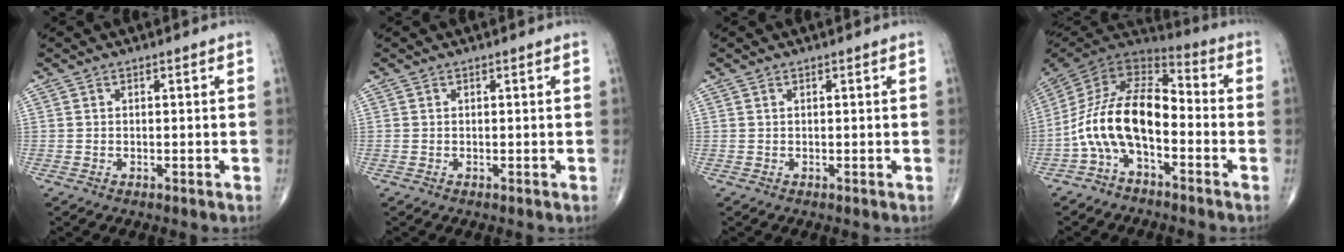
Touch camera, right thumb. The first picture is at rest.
{"total": 0.0}
{"total": 0.0}
{"total": 15.3, "force": [-4.3, 7.8, 12.5], "torque": [-0.228, 0.071, -0.088]}